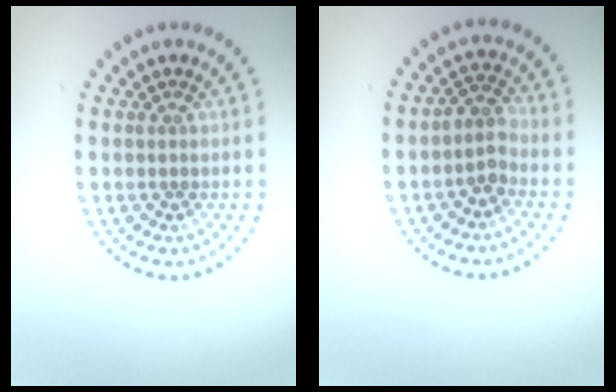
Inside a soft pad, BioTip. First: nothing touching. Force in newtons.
{"total": 2.1, "press": 1.7, "slide": 1.2}